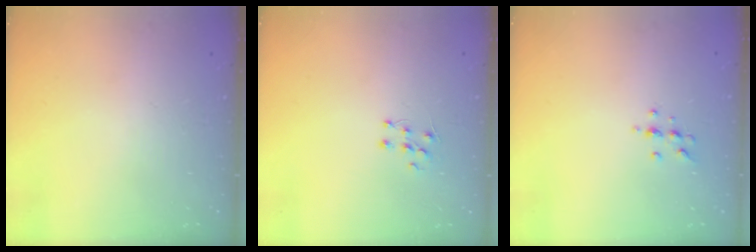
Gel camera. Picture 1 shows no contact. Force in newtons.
{"total": 4.9, "press": 4.9, "slide": 0.4}
{"total": 5.7, "press": 5.5, "slide": 1.6}